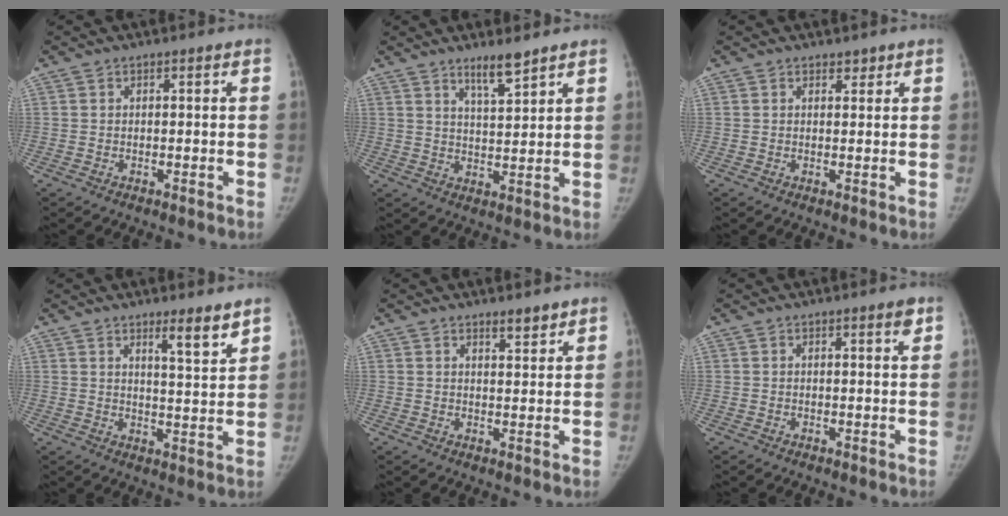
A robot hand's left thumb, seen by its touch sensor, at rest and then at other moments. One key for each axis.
{"total": 5.3, "fx": 4.1, "fy": 0.6, "fz": 3.2, "tx": -0.049, "ty": -0.035, "tz": 0.071}
{"total": 1.2, "fx": 0.9, "fy": 0.7, "fz": 0.2, "tx": 0.008, "ty": -0.006, "tz": 0.011}
{"total": 5.8, "fx": 4.2, "fy": 0.6, "fz": 3.9, "tx": -0.051, "ty": -0.038, "tz": 0.063}
{"total": 2.7, "fx": 2.2, "fy": 0.7, "fz": 1.3, "tx": -0.011, "ty": -0.018, "tz": 0.035}
{"total": 1.5, "fx": 0.9, "fy": 0.2, "fz": 1.1, "tx": -0.015, "ty": -0.005, "tz": 0.013}